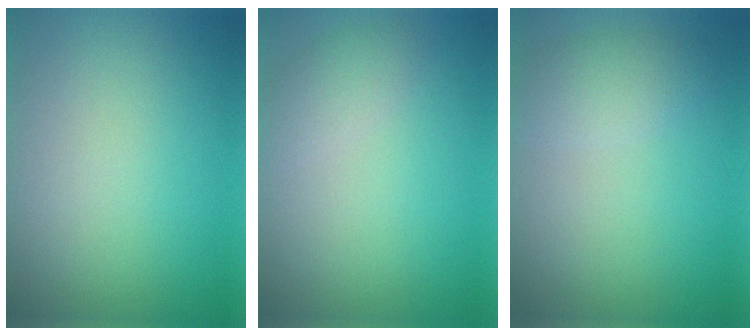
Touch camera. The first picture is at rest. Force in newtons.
{"total": 1.9, "press": 1.9, "slide": 0.2}
{"total": 2.4, "press": 2.4, "slide": 0.1}